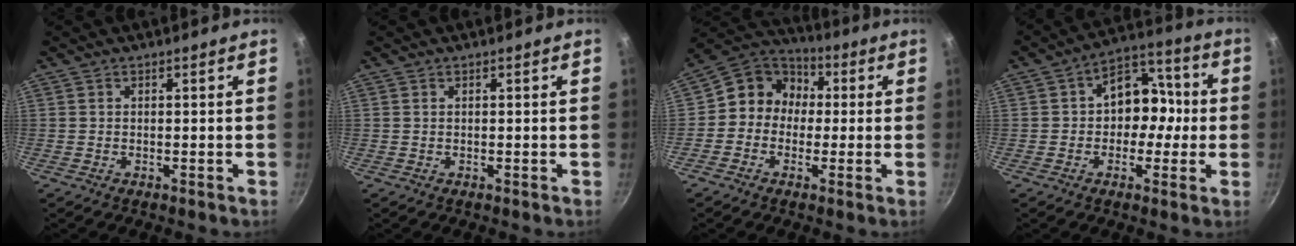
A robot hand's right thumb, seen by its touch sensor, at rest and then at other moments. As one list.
[{"total": 0.0}, {"total": 9.8, "force": [0.3, 8.8, 4.3], "torque": [-0.031, 0.026, -0.022]}, {"total": 11.2, "force": [-0.3, 8.7, 7.0], "torque": [-0.031, 0.036, -0.020]}]